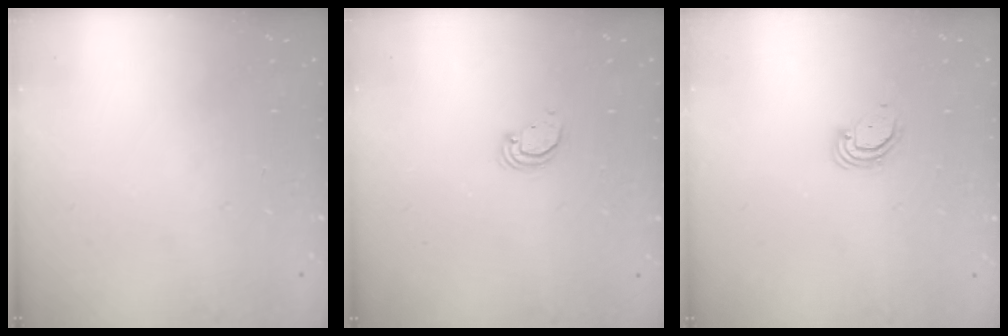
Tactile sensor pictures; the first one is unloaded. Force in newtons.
{"total": 2.9, "press": 2.9, "slide": 0.1}
{"total": 2.9, "press": 2.9, "slide": 0.2}